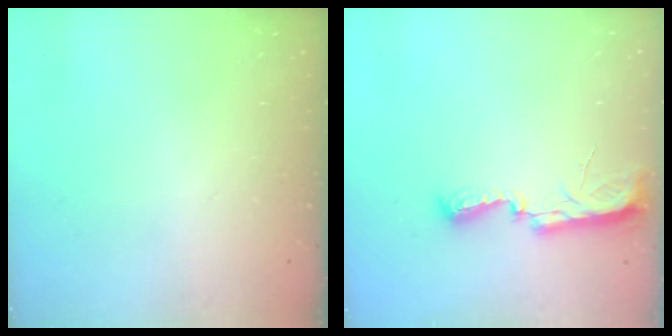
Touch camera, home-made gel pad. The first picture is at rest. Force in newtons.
{"total": 9.8, "press": 8.8, "slide": 4.4}